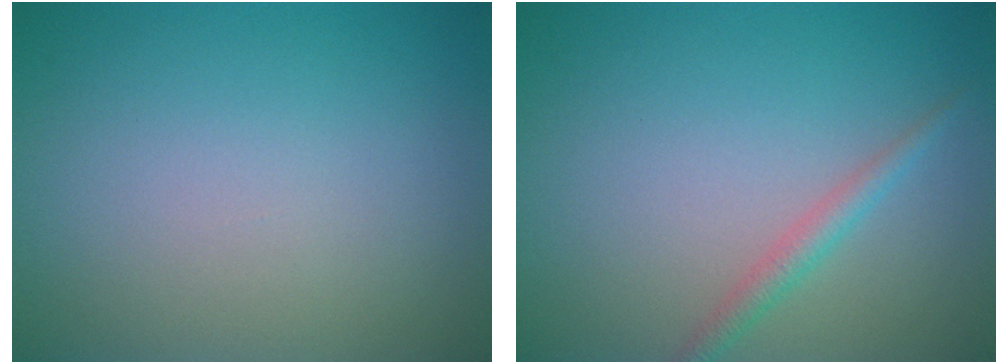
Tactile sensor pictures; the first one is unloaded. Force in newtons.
{"total": 1.6, "press": 1.6, "slide": 0.0}